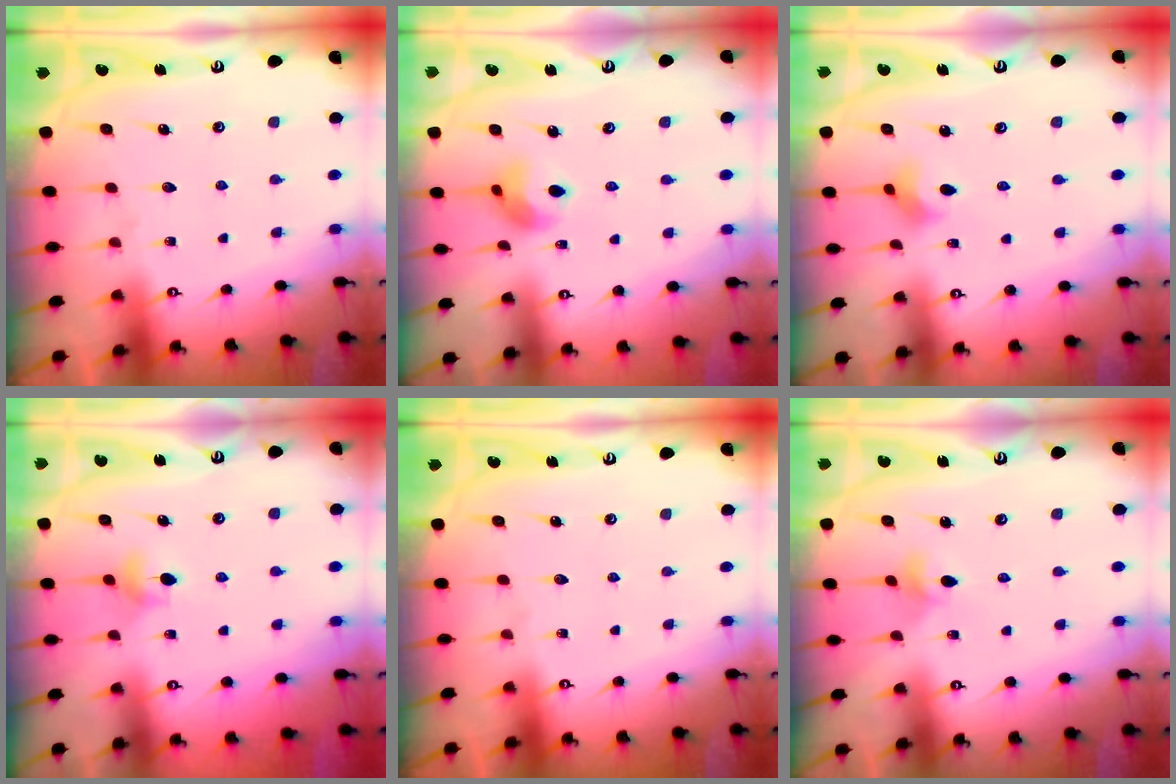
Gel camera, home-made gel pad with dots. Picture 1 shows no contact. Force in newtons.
{"total": 7.9, "press": 7.9, "slide": 0.4}
{"total": 2.7, "press": 2.7, "slide": 0.5}
{"total": 4.8, "press": 4.7, "slide": 0.7}
{"total": 0.0}
{"total": 4.5, "press": 4.4, "slide": 0.7}